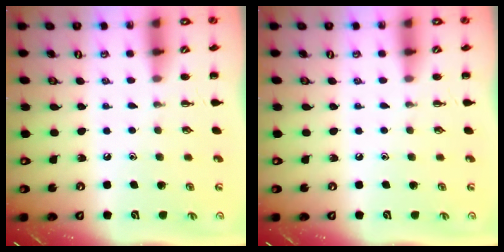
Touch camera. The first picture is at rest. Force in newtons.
{"total": 0.0}